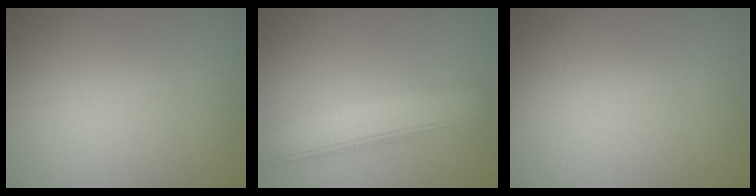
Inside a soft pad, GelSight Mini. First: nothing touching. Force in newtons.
{"total": 5.6, "press": 5.6, "slide": 0.5}
{"total": 0.0}